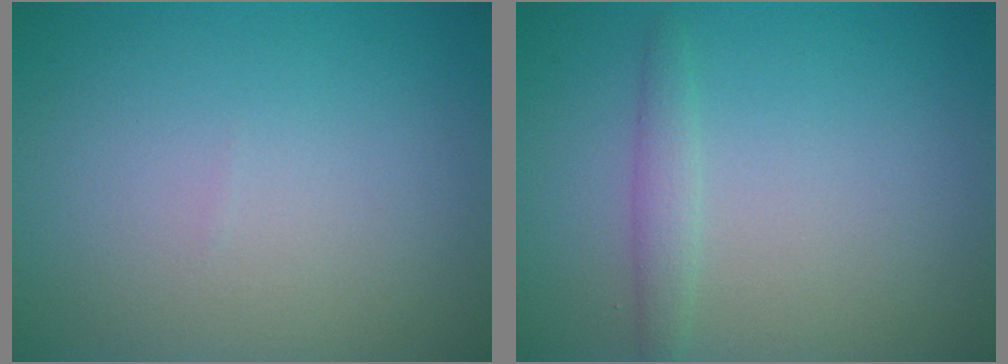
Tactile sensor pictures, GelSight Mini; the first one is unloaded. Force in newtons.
{"total": 1.5, "press": 1.5, "slide": 0.1}